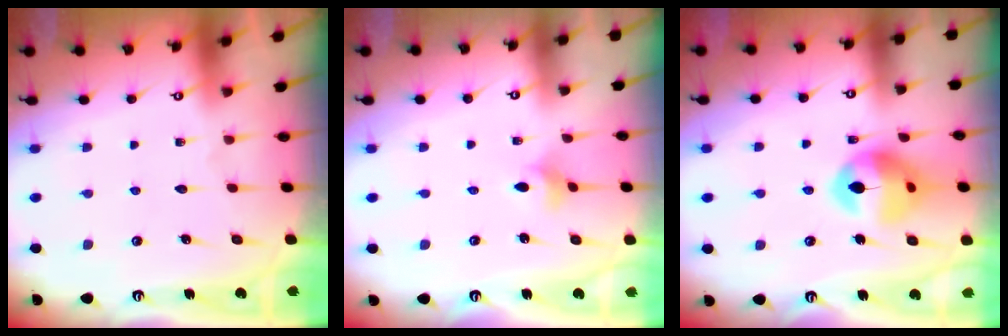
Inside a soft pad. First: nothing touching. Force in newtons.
{"total": 3.4, "press": 3.4, "slide": 0.7}
{"total": 14.7, "press": 14.6, "slide": 1.7}